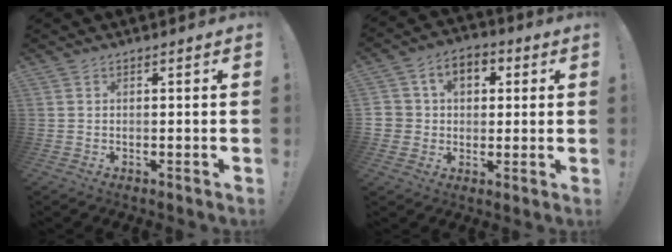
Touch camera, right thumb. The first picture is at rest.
{"total": 7.8, "force": [1.1, 7.1, 3.1], "torque": [-0.043, 0.001, 0.027]}